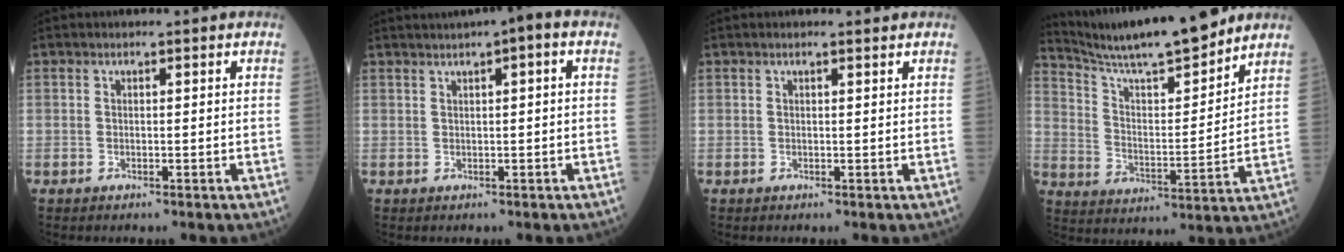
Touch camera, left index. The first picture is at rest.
{"total": 4.3, "force": [2.2, 0.4, 3.7], "torque": [-0.056, 0.018, 0.031]}
{"total": 1.3, "force": [1.2, 0.1, 0.5], "torque": [-0.011, 0.005, 0.018]}
{"total": 16.6, "force": [14.9, 0.9, 7.2], "torque": [-0.133, -0.004, 0.251]}